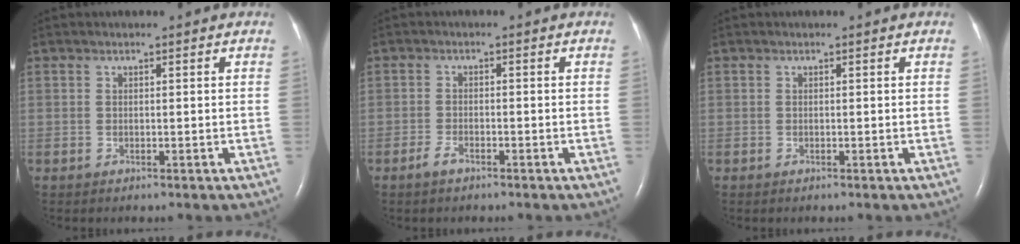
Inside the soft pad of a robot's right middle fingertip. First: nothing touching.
{"total": 2.0, "force": [-1.5, 0.6, 1.2], "torque": [-0.032, -0.001, -0.028]}
{"total": 0.0}